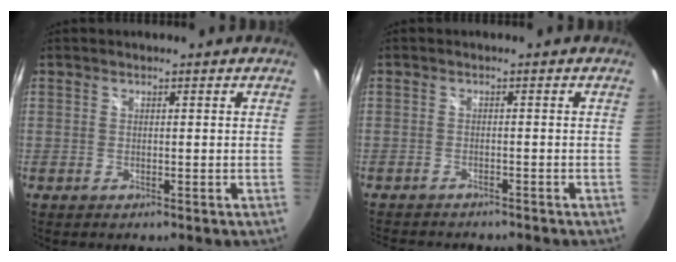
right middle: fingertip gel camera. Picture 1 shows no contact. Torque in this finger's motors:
{"motor_torque": [1.07, -1.07, 0.08, 0.05]}